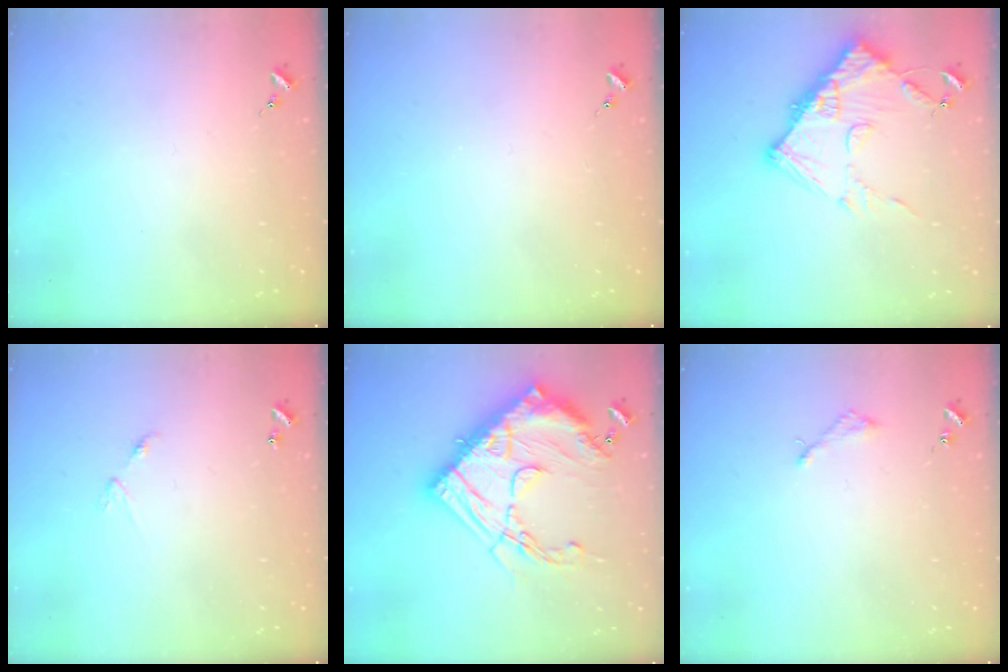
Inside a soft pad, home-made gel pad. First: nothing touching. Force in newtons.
{"total": 0.0}
{"total": 13.1, "press": 13.1, "slide": 1.4}
{"total": 5.5, "press": 5.5, "slide": 0.3}
{"total": 29.9, "press": 29.8, "slide": 2.4}
{"total": 2.2, "press": 2.2, "slide": 0.2}